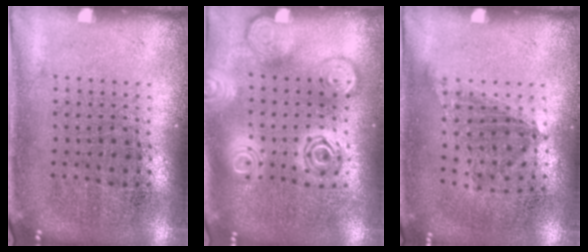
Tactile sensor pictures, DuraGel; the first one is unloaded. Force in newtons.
{"total": 3.0, "press": 3.0, "slide": 0.4}
{"total": 1.1, "press": 0.8, "slide": 0.7}